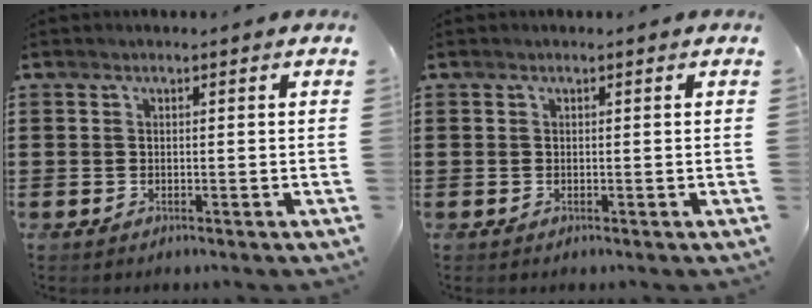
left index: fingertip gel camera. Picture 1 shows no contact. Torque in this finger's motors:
{"motor_torque": [-0.06, 0.06, 0.00, 0.01]}